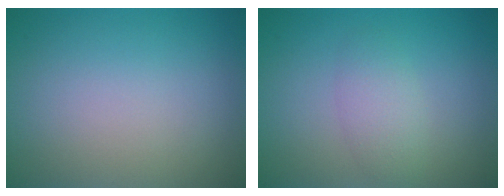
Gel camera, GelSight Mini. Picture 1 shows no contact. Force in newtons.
{"total": 2.1, "press": 2.1, "slide": 0.1}